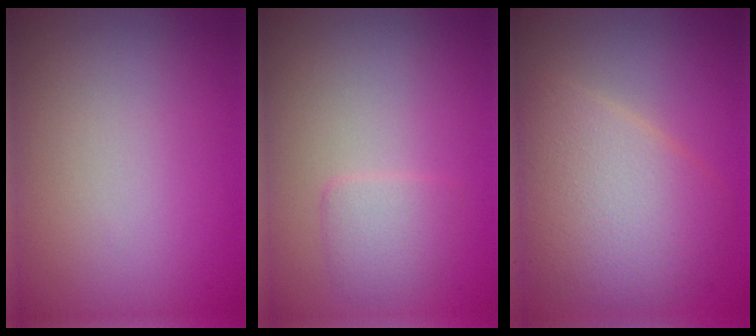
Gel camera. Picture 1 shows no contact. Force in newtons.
{"total": 1.6, "press": 1.6, "slide": 0.3}
{"total": 6.7, "press": 6.7, "slide": 0.3}